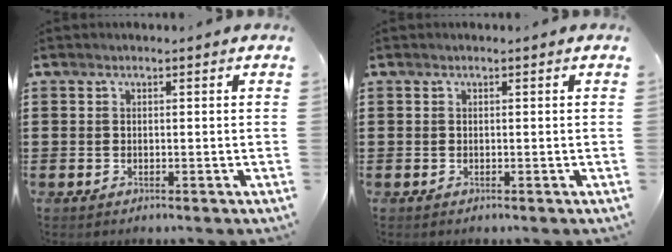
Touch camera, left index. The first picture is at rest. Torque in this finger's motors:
{"motor_torque": [0.00, 0.00, 0.00, 0.00]}